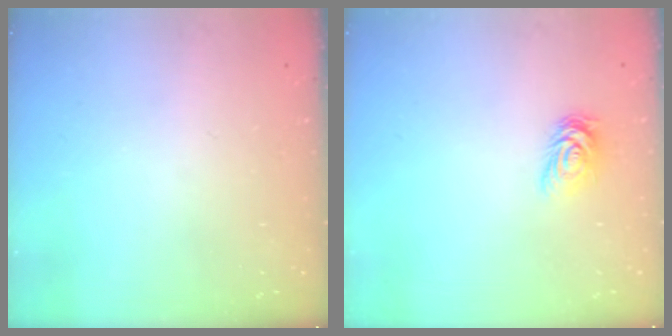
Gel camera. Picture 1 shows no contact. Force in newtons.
{"total": 4.6, "press": 4.6, "slide": 0.7}